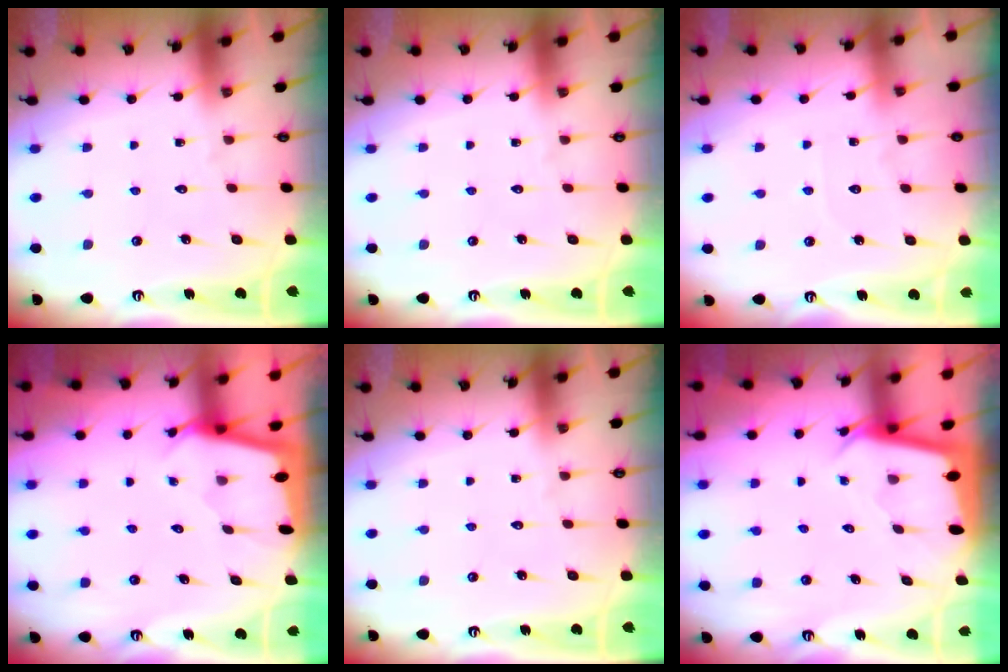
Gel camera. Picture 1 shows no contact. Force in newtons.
{"total": 0.0}
{"total": 3.3, "press": 3.3, "slide": 0.4}
{"total": 1.6, "press": 1.6, "slide": 0.2}
{"total": 0.0}
{"total": 2.1, "press": 2.1, "slide": 0.0}